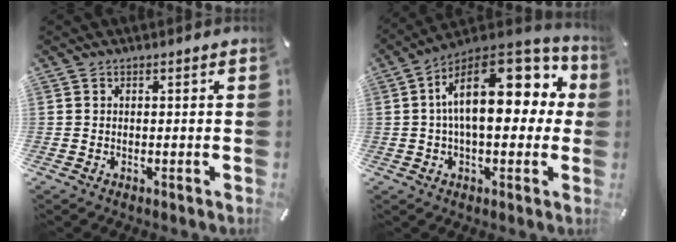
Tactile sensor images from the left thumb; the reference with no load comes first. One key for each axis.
{"total": 20.8, "fx": 4.4, "fy": 10.9, "fz": 17.1, "tx": -0.266, "ty": -0.023, "tz": 0.076}